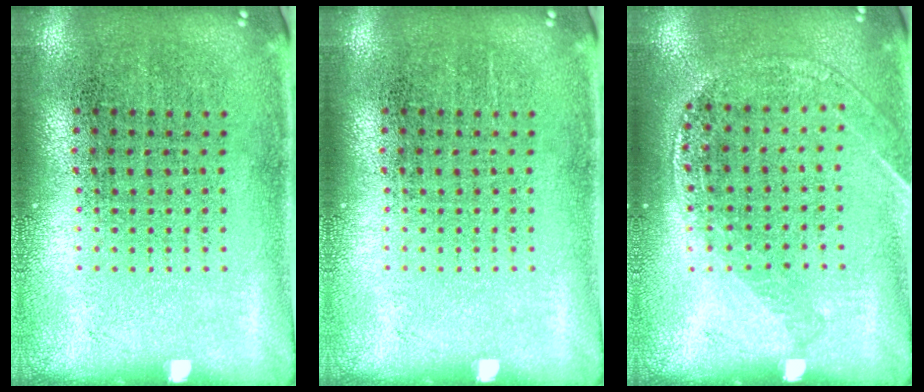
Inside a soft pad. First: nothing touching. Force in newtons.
{"total": 0.0}
{"total": 1.2, "press": 1.2, "slide": 0.2}